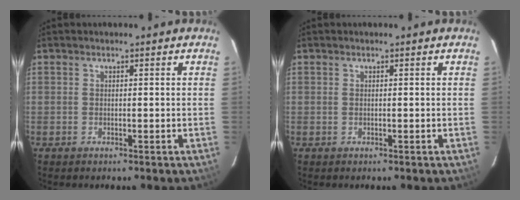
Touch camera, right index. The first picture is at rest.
{"total": 0.0}